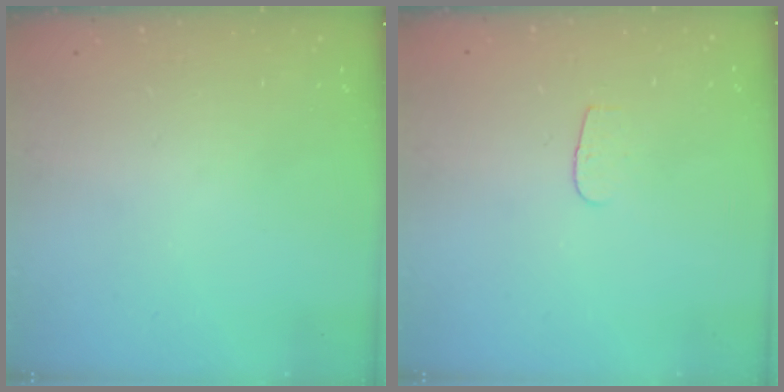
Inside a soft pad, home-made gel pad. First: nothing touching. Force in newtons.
{"total": 3.7, "press": 3.7, "slide": 0.4}